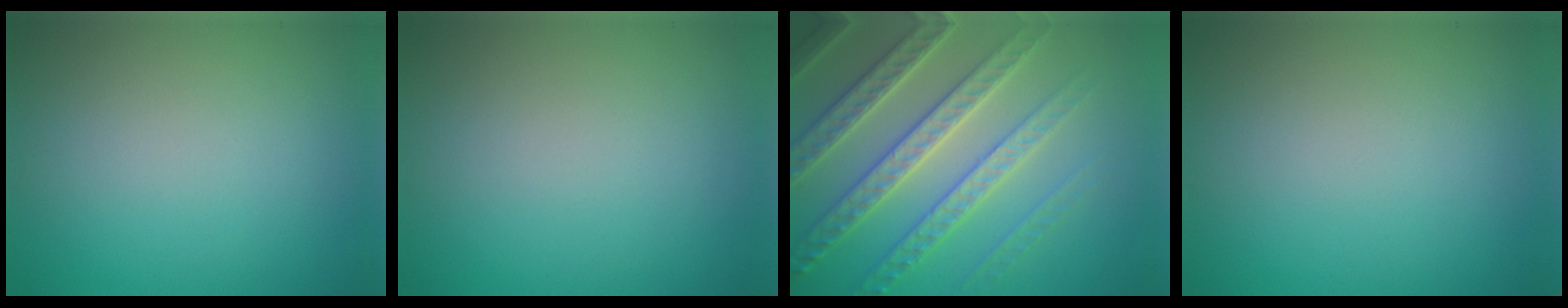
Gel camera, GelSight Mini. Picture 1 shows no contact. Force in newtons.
{"total": 0.0}
{"total": 7.0, "press": 6.8, "slide": 1.7}
{"total": 0.0}